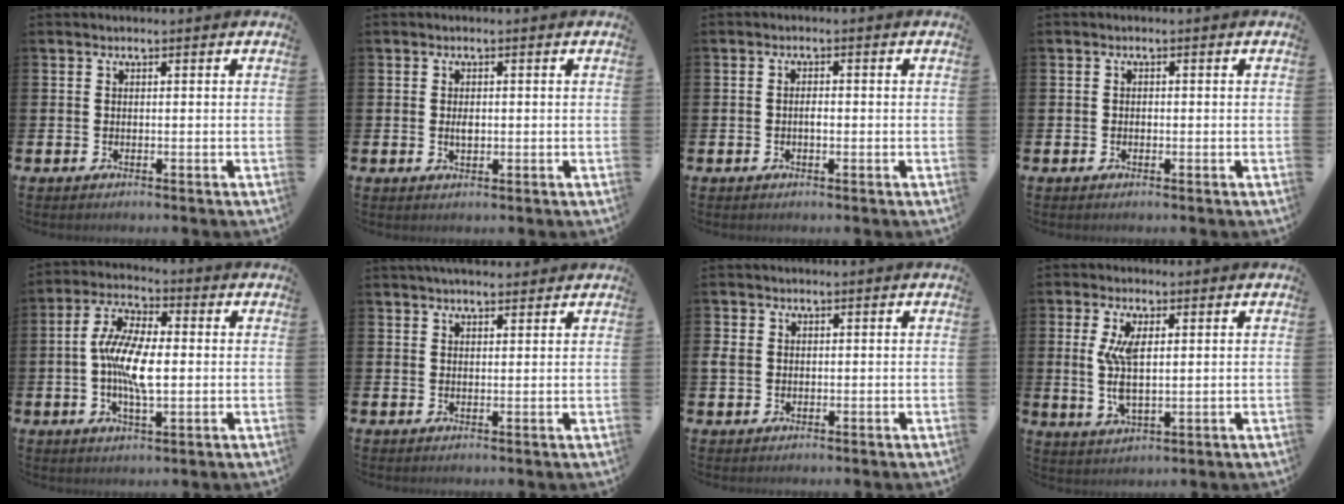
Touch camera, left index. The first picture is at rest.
{"total": 1.4, "force": [0.2, 0.8, 1.2], "torque": [-0.010, -0.001, 0.000]}
{"total": 1.0, "force": [-0.4, 0.6, 0.7], "torque": [-0.010, -0.001, -0.009]}
{"total": 0.7, "force": [-0.3, 0.6, 0.2], "torque": [-0.011, 0.006, -0.005]}
{"total": 8.2, "force": [-0.2, 3.4, 7.5], "torque": [-0.136, 0.007, -0.005]}
{"total": 3.0, "force": [2.9, 0.7, 0.3], "torque": [-0.001, -0.012, 0.051]}
{"total": 1.9, "force": [0.5, 1.7, 0.7], "torque": [-0.007, 0.004, 0.006]}
{"total": 6.0, "force": [1.4, 2.5, 5.3], "torque": [-0.112, -0.005, 0.018]}